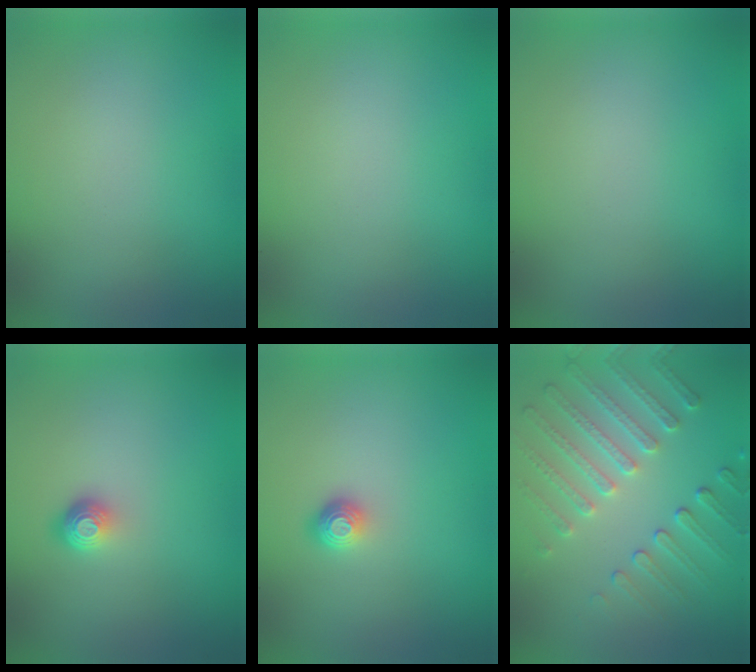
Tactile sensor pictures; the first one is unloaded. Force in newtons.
{"total": 0.0}
{"total": 0.0}
{"total": 1.6, "press": 1.1, "slide": 1.2}
{"total": 1.2, "press": 1.0, "slide": 0.7}
{"total": 4.2, "press": 3.6, "slide": 2.1}